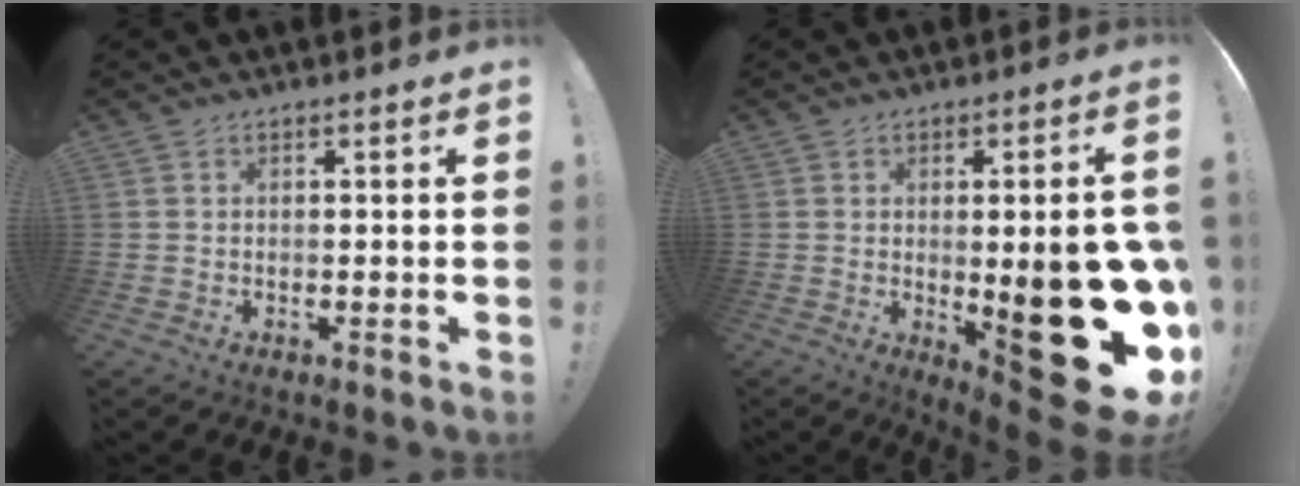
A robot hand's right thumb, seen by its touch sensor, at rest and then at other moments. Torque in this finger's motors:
{"motor_torque": [0.68, 1.66, 2.58, -0.18, 0.19]}